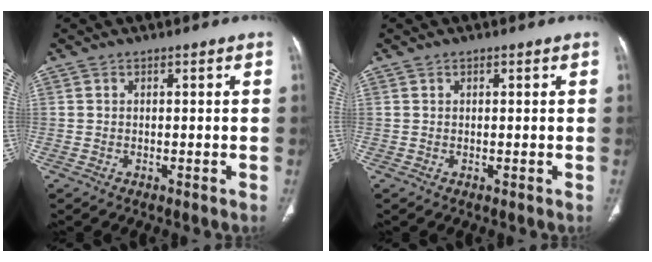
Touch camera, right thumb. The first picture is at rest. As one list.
[{"total": 0.0}]